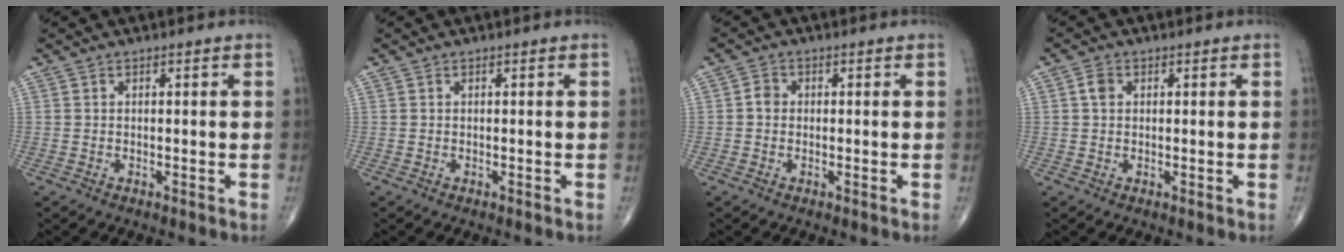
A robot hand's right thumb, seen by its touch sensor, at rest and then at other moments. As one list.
[{"total": 0.0}, {"total": 1.9, "force": [-0.1, 1.7, 1.0], "torque": [-0.007, 0.005, -0.006]}, {"total": 2.0, "force": [0.5, 1.6, 1.2], "torque": [-0.021, 0.004, 0.007]}]